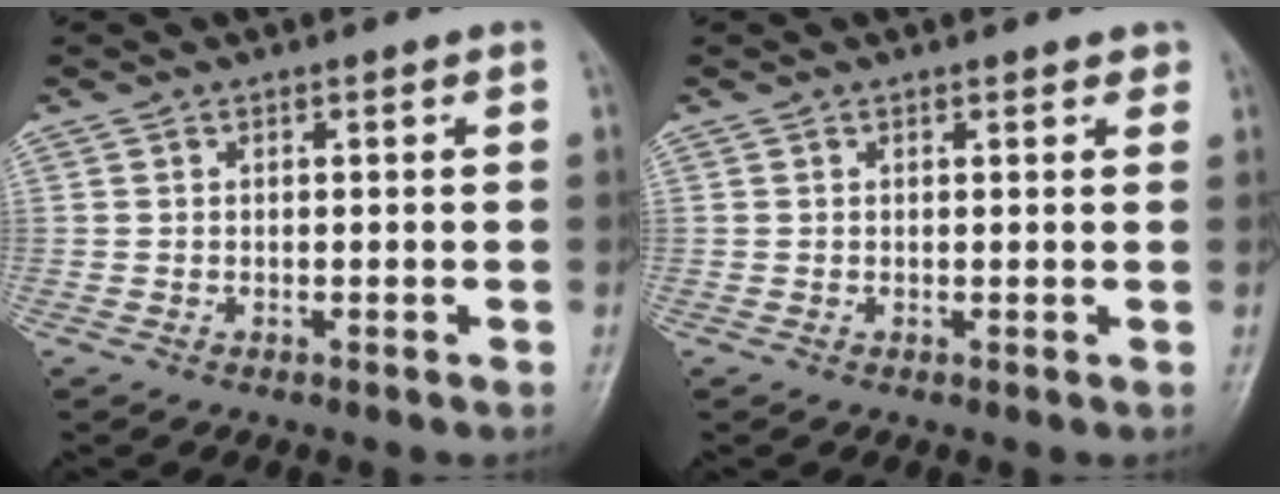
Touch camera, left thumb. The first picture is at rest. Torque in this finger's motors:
{"motor_torque": [-0.11, -0.04, 0.10, 0.02, 0.02]}